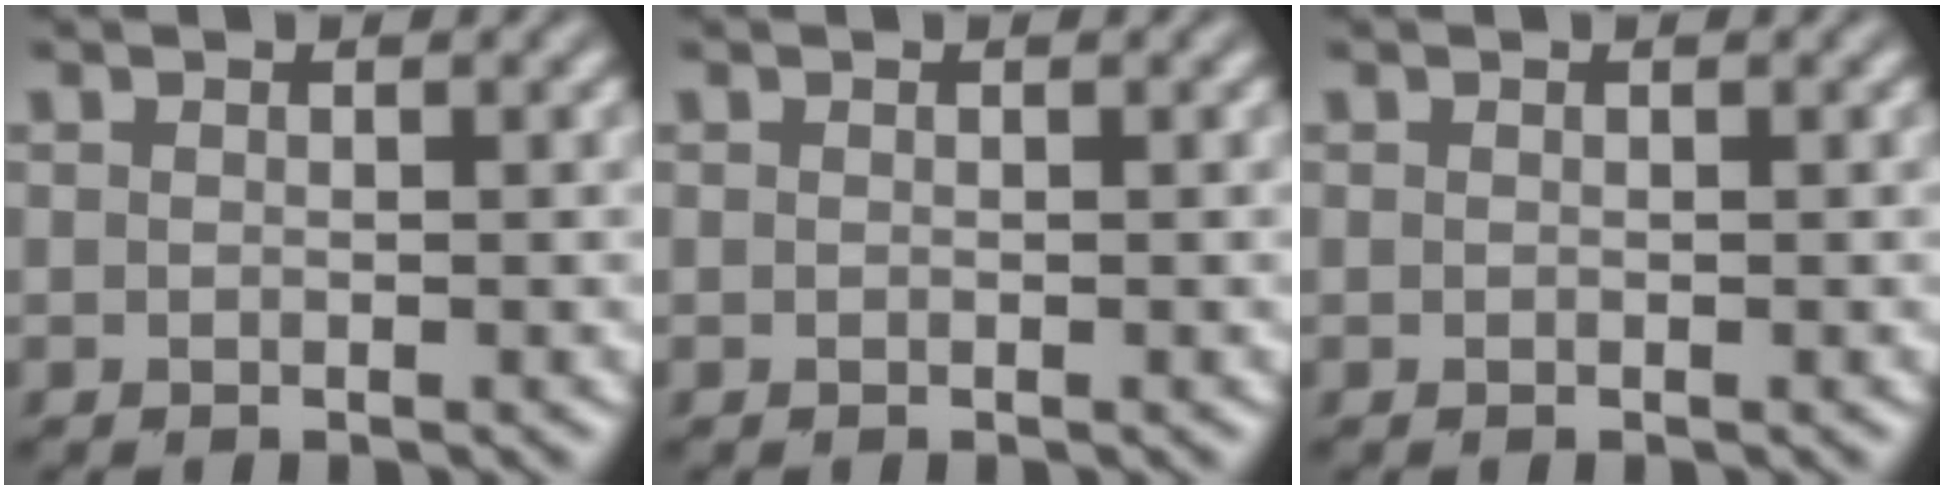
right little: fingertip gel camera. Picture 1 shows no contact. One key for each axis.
{"total": 0.0}
{"total": 0.0}